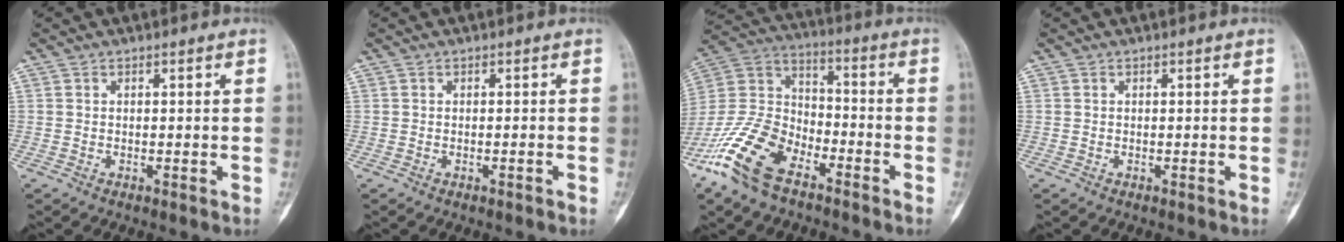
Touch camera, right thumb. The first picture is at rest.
{"total": 0.5, "force": [-0.4, 0.1, 0.4], "torque": [-0.013, 0.004, -0.002]}
{"total": 17.3, "force": [-10.7, 9.0, 10.2], "torque": [-0.208, 0.055, -0.211]}
{"total": 0.0}